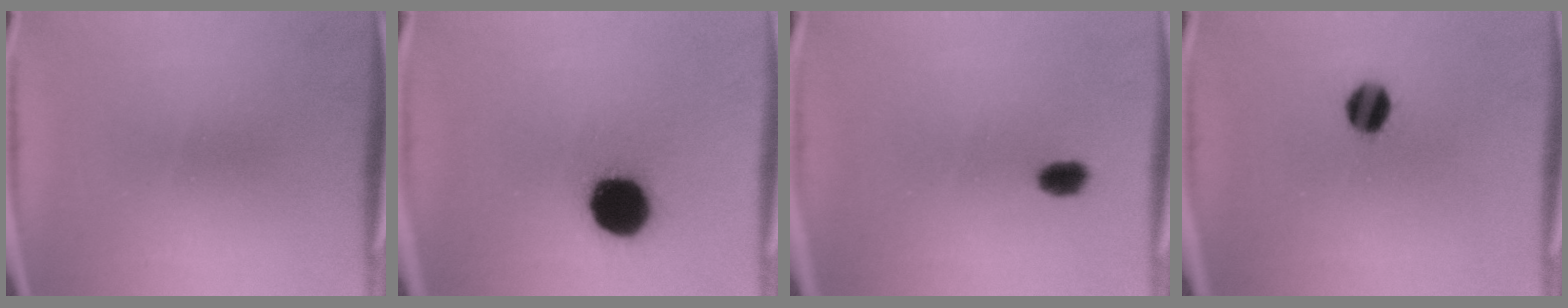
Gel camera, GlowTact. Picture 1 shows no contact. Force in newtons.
{"total": 13.5}
{"total": 2.8}
{"total": 6.0}